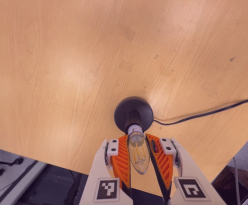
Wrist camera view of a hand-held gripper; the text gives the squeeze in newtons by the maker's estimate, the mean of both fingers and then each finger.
{"total": 13.6, "left": 14.7, "right": 12.5}